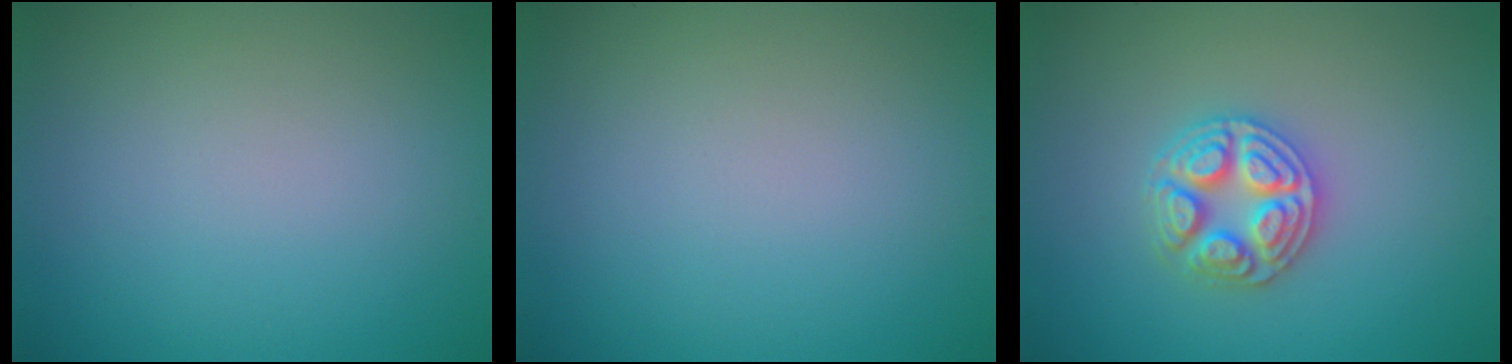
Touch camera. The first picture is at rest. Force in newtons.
{"total": 0.0}
{"total": 4.4, "press": 4.4, "slide": 0.5}